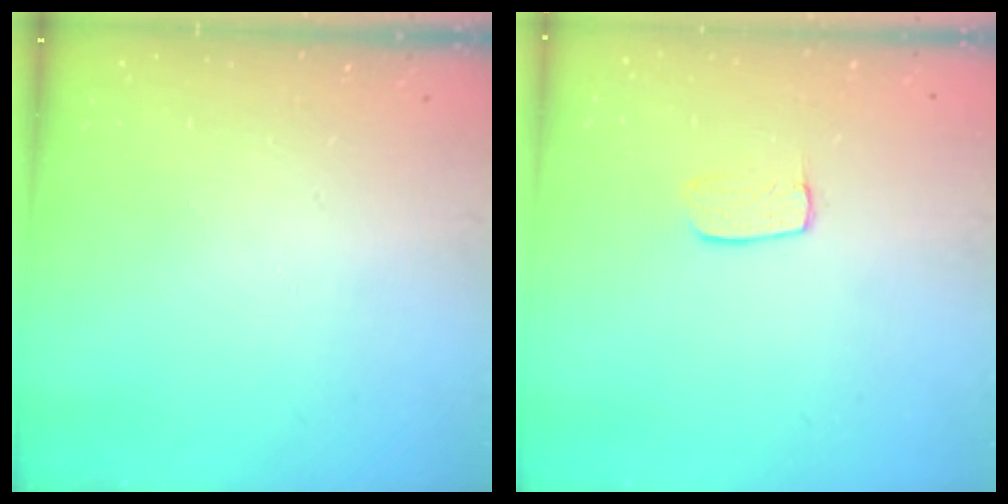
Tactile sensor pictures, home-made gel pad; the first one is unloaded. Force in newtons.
{"total": 5.6, "press": 5.6, "slide": 0.2}